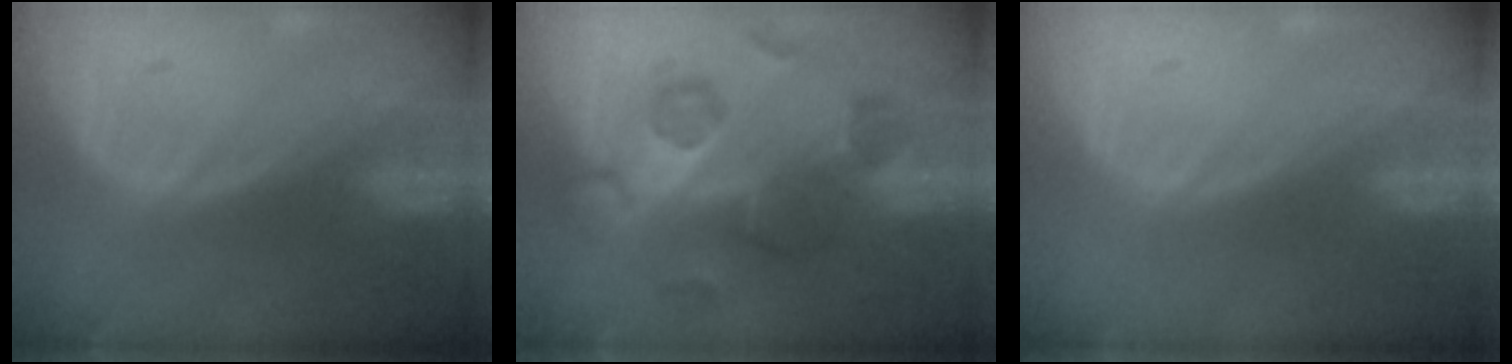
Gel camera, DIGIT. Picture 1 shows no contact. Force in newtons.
{"total": 8.5, "press": 8.3, "slide": 2.1}
{"total": 0.0}